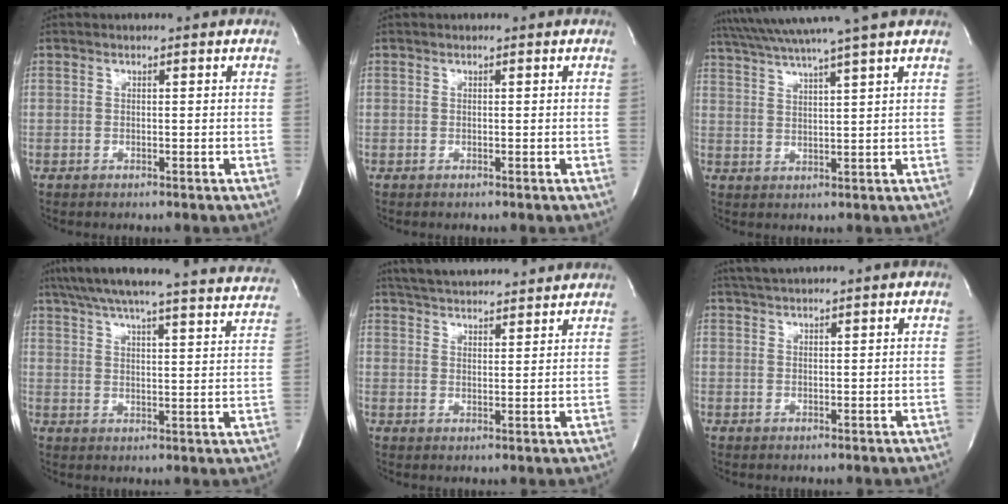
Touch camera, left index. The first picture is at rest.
{"total": 0.0}
{"total": 13.0, "force": [11.1, -1.9, 6.5], "torque": [-0.120, 0.008, 0.164]}
{"total": 31.2, "force": [28.6, 2.4, 12.3], "torque": [-0.206, -0.054, 0.350]}
{"total": 15.8, "force": [14.7, 2.1, 5.5], "torque": [-0.095, 0.033, 0.212]}
{"total": 3.5, "force": [3.2, -0.3, 1.4], "torque": [-0.022, 0.022, 0.059]}